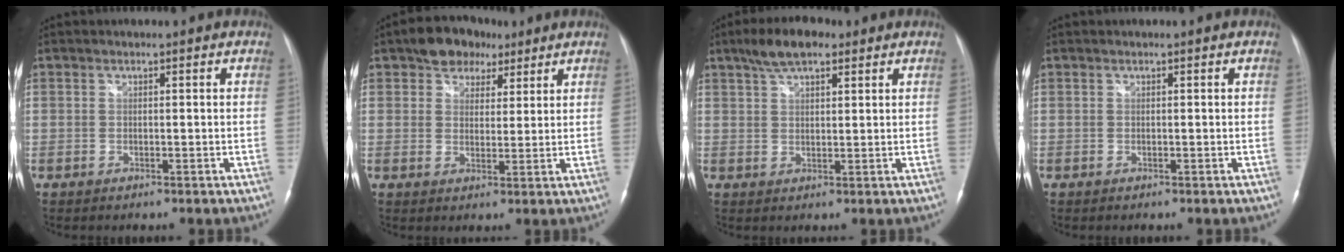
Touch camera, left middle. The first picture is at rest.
{"total": 6.9, "force": [4.5, 4.5, 2.8], "torque": [-0.041, 0.021, 0.073]}
{"total": 7.0, "force": [4.8, 2.4, 4.6], "torque": [-0.090, 0.020, 0.083]}
{"total": 0.0}